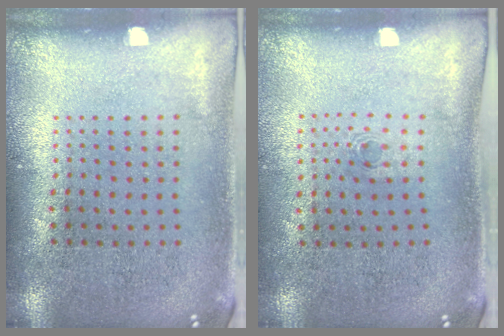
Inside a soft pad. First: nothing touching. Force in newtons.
{"total": 0.5, "press": 0.3, "slide": 0.4}